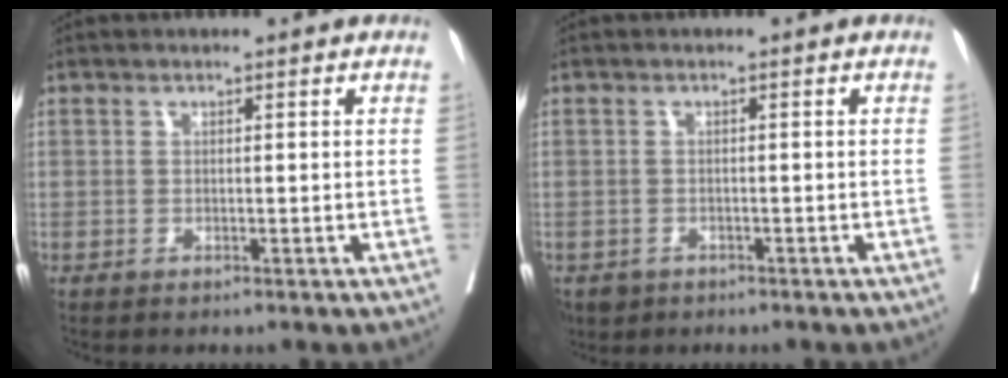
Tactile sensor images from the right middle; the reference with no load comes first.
{"total": 3.1, "force": [-2.0, 2.3, 0.5], "torque": [-0.005, 0.002, -0.032]}